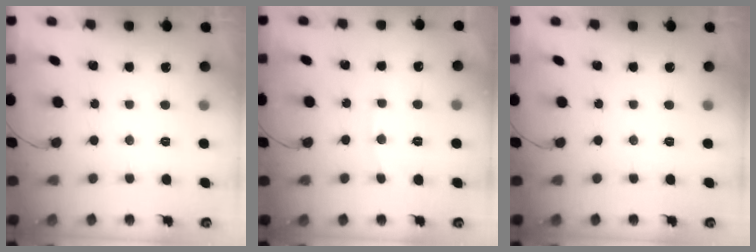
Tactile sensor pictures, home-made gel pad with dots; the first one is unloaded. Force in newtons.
{"total": 3.9, "press": 3.9, "slide": 0.2}
{"total": 0.0}